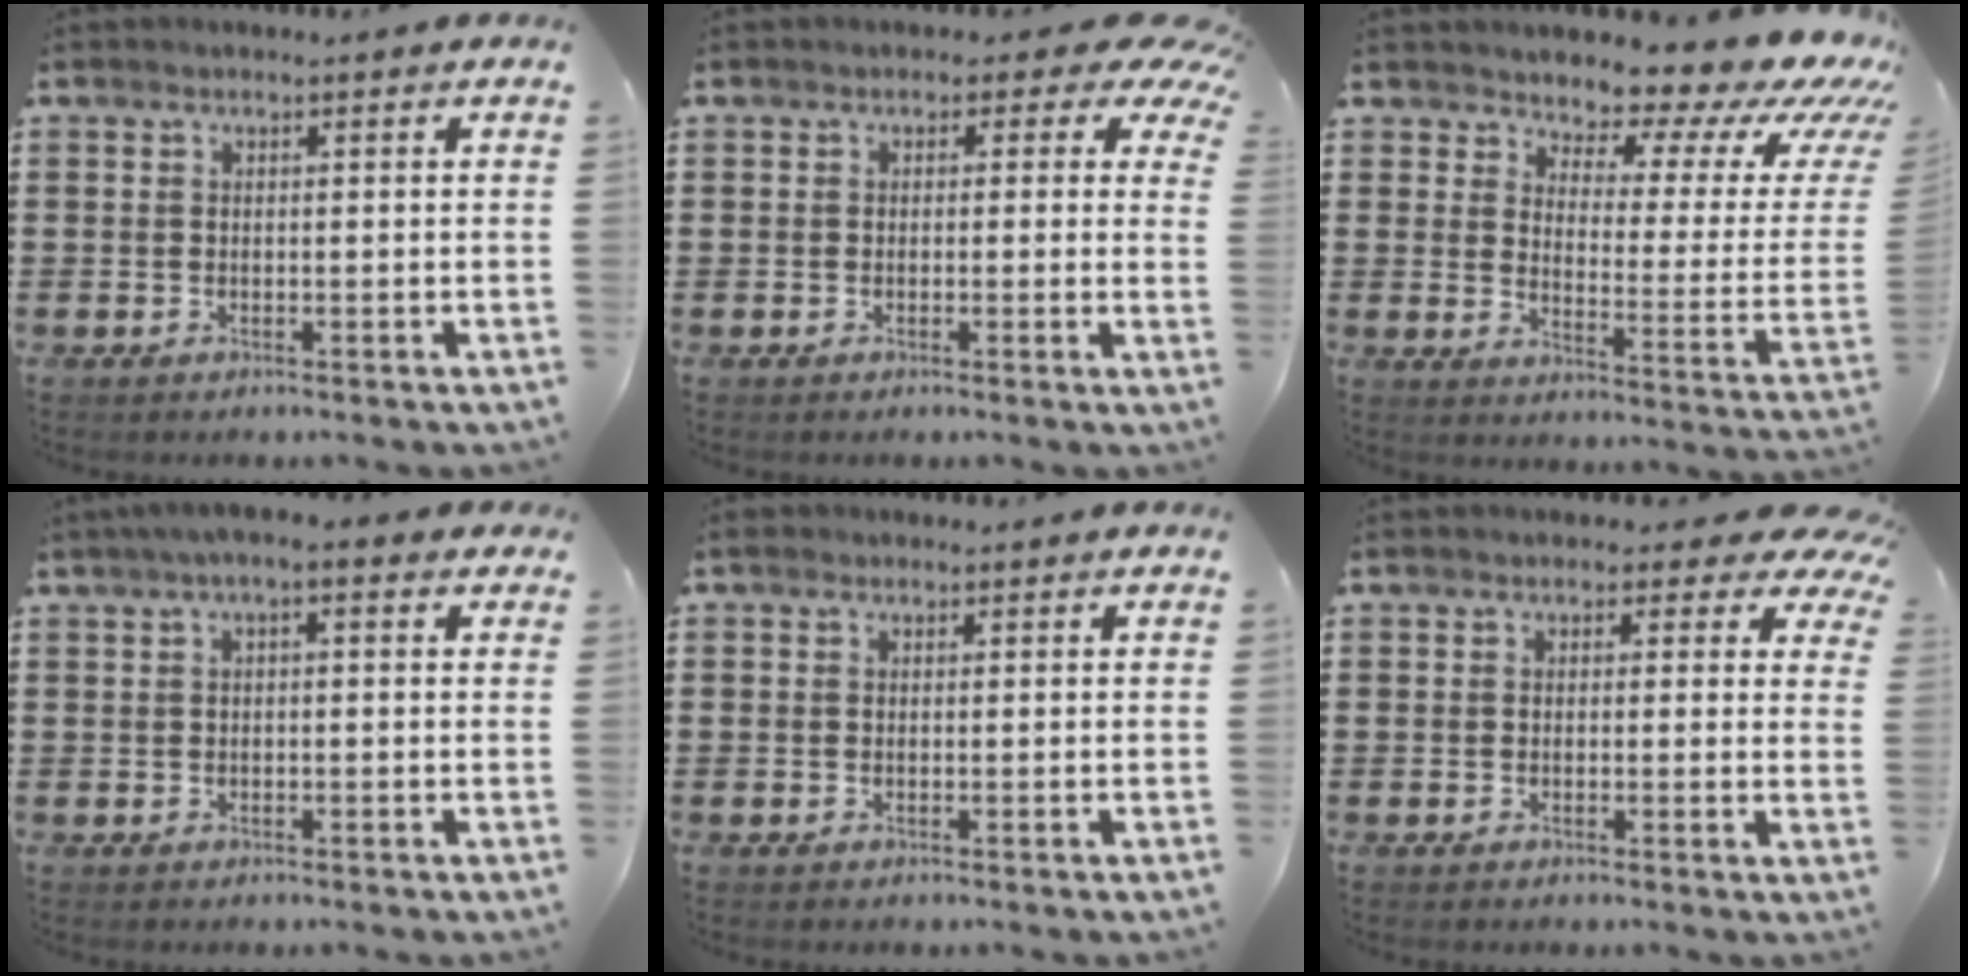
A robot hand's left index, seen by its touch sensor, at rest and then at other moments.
{"total": 2.7, "force": [1.1, 1.6, 1.8], "torque": [-0.028, -0.001, 0.014]}
{"total": 7.3, "force": [6.1, 2.5, 3.1], "torque": [-0.057, -0.053, 0.101]}
{"total": 2.0, "force": [0.1, 0.5, 2.0], "torque": [-0.034, 0.004, -0.001]}
{"total": 0.6, "force": [0.2, 0.6, 0.3], "torque": [-0.006, 0.006, 0.003]}
{"total": 2.6, "force": [1.7, 1.4, 1.4], "torque": [-0.019, -0.003, 0.026]}